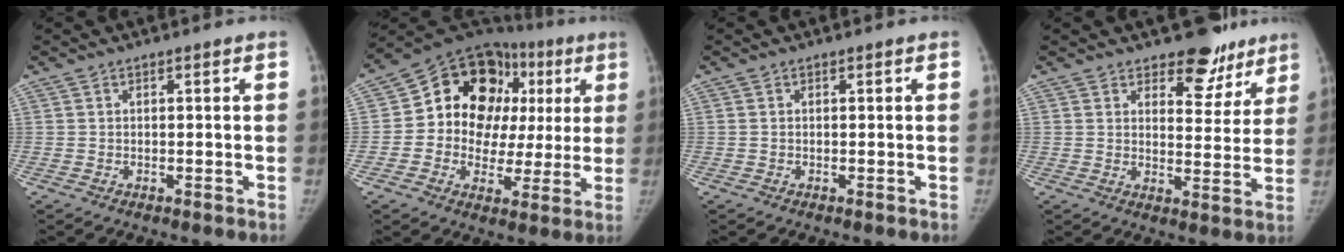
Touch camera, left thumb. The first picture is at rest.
{"total": 21.3, "force": [4.2, 16.0, 13.4], "torque": [-0.125, 0.040, 0.063]}
{"total": 0.0}
{"total": 9.6, "force": [7.2, 5.2, 3.6], "torque": [0.000, -0.047, 0.095]}